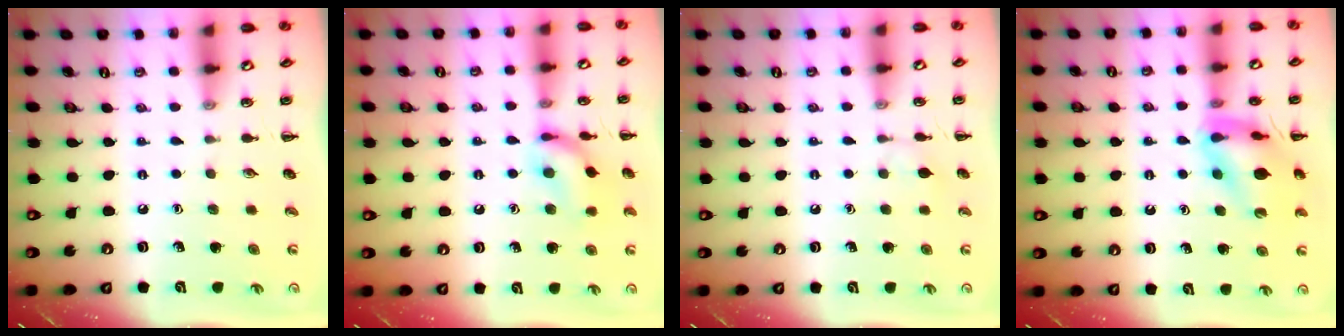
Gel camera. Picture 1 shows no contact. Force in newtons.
{"total": 12.8, "press": 12.7, "slide": 1.2}
{"total": 4.0, "press": 4.0, "slide": 0.7}
{"total": 13.2, "press": 13.1, "slide": 1.7}